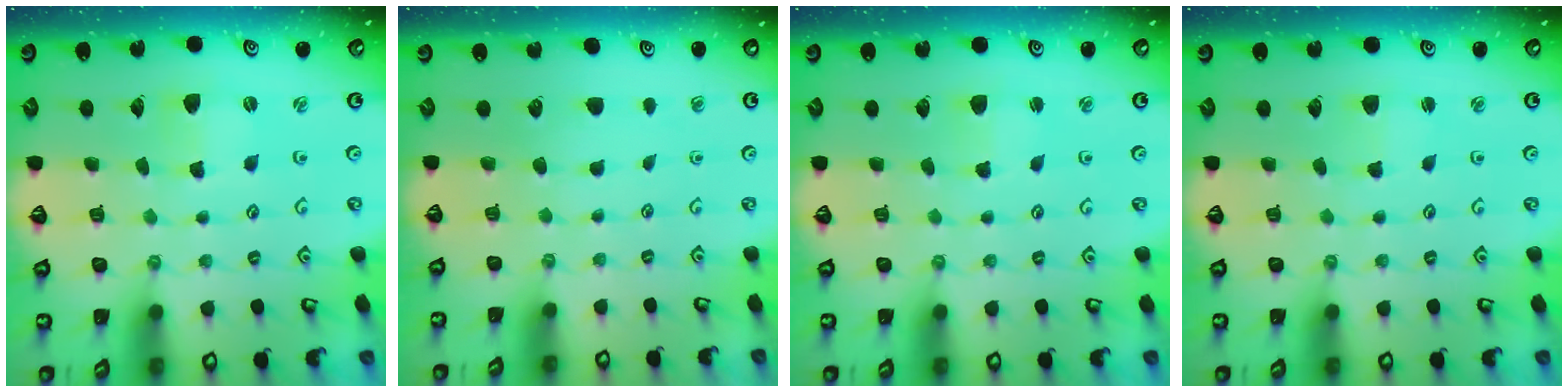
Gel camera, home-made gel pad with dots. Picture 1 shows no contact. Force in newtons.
{"total": 0.0}
{"total": 2.6, "press": 2.6, "slide": 0.3}
{"total": 2.2, "press": 2.2, "slide": 0.3}